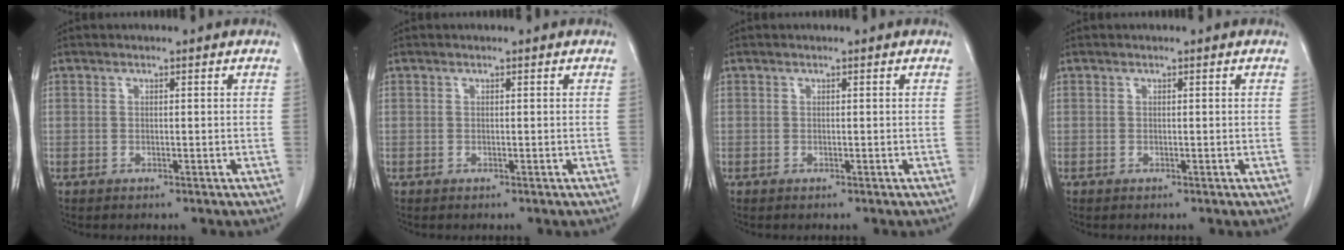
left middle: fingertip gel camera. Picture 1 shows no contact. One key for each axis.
{"total": 0.0}
{"total": 0.0}
{"total": 0.0}